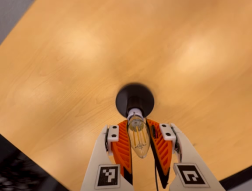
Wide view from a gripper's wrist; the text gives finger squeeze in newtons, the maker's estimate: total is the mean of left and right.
{"total": 16.5, "left": 14.9, "right": 18.1}